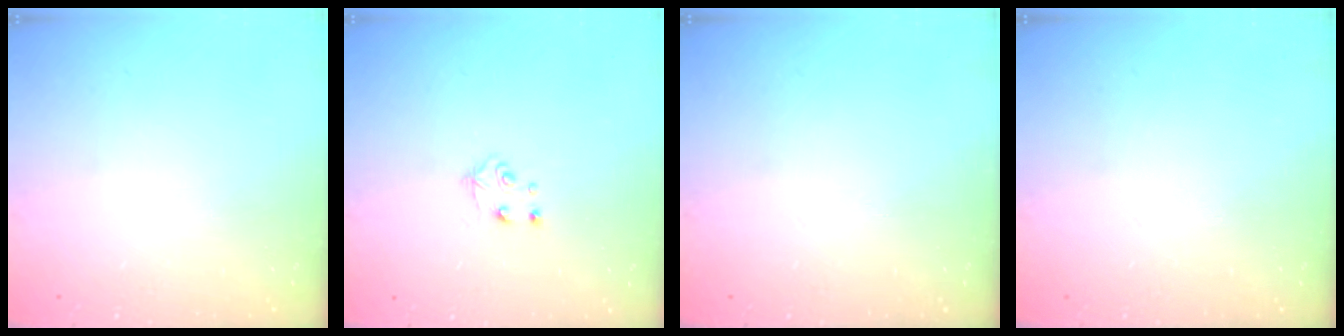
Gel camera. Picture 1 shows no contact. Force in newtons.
{"total": 4.0, "press": 3.9, "slide": 0.4}
{"total": 0.0}
{"total": 0.0}